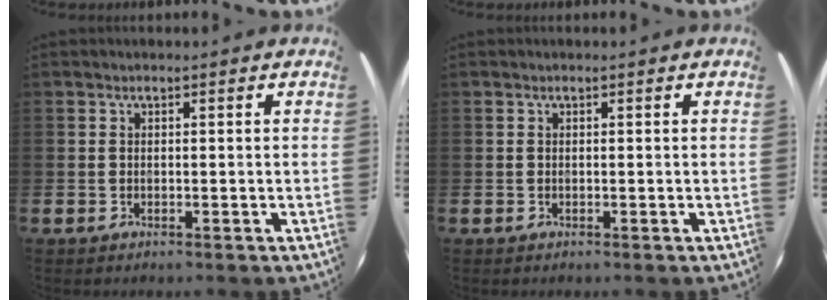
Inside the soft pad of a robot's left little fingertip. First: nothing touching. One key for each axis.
{"total": 0.0}